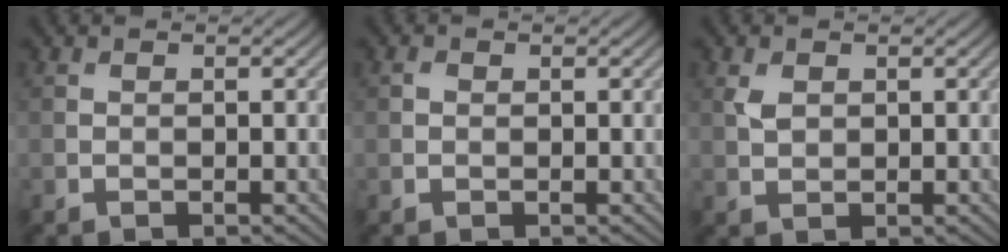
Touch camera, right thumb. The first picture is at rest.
{"total": 0.6, "force": [0.1, 0.5, 0.3], "torque": [-0.004, -0.002, 0.001]}
{"total": 1.9, "force": [0.7, 1.3, 1.2], "torque": [-0.033, 0.000, 0.016]}